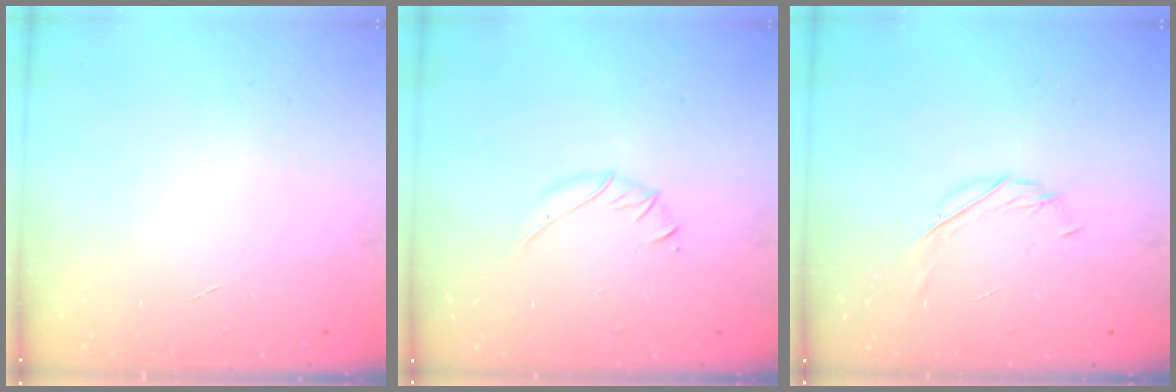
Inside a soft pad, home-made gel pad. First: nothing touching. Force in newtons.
{"total": 3.3, "press": 3.2, "slide": 0.8}
{"total": 4.0, "press": 3.9, "slide": 1.0}